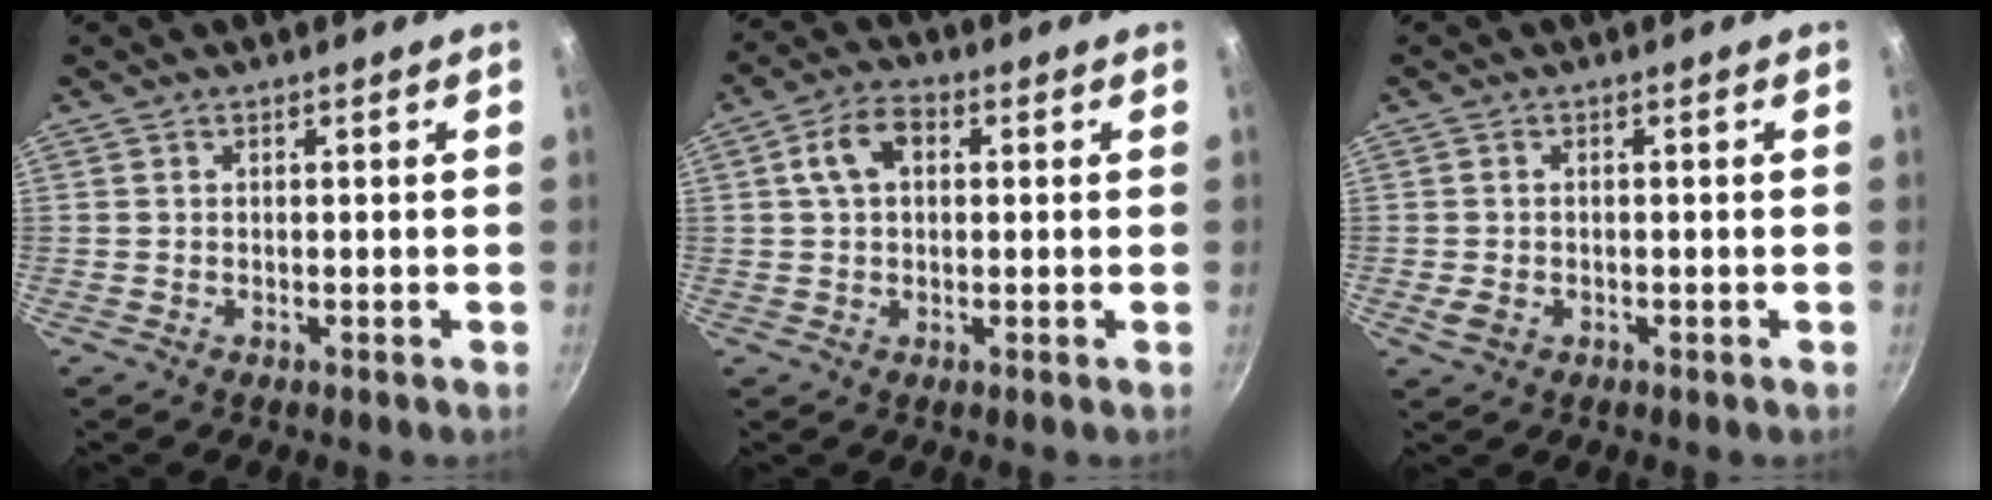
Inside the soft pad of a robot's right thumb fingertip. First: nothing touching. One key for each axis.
{"total": 6.8, "fx": 1.4, "fy": 4.5, "fz": 4.8, "tx": -0.074, "ty": 0.018, "tz": 0.018}
{"total": 2.6, "fx": -0.8, "fy": 2.0, "fz": 1.5, "tx": -0.025, "ty": 0.001, "tz": -0.013}